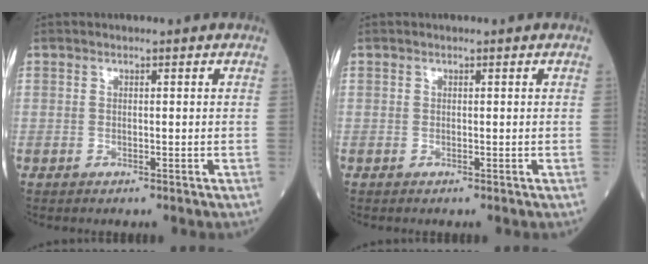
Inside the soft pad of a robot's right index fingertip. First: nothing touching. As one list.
[{"total": 0.0}]